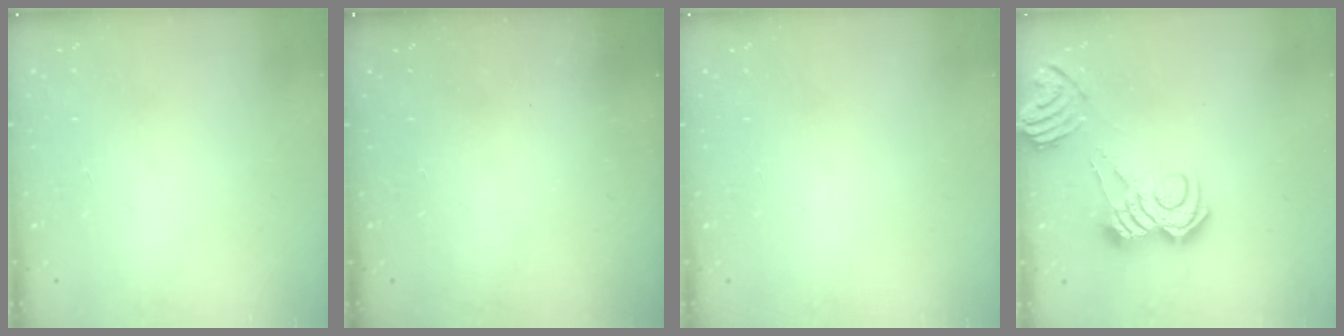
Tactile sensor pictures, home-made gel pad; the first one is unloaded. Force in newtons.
{"total": 2.4, "press": 2.3, "slide": 0.8}
{"total": 0.0}
{"total": 11.9, "press": 11.8, "slide": 1.1}